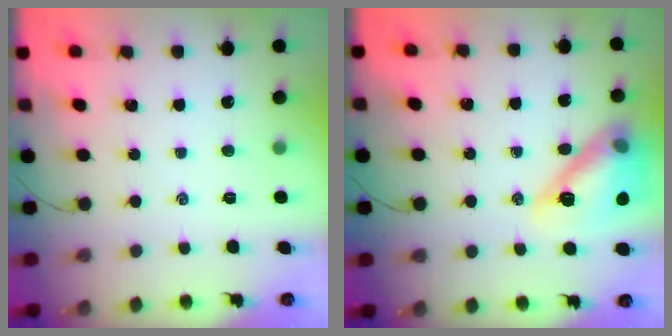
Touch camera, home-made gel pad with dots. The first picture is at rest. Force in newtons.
{"total": 17.4, "press": 17.1, "slide": 3.0}